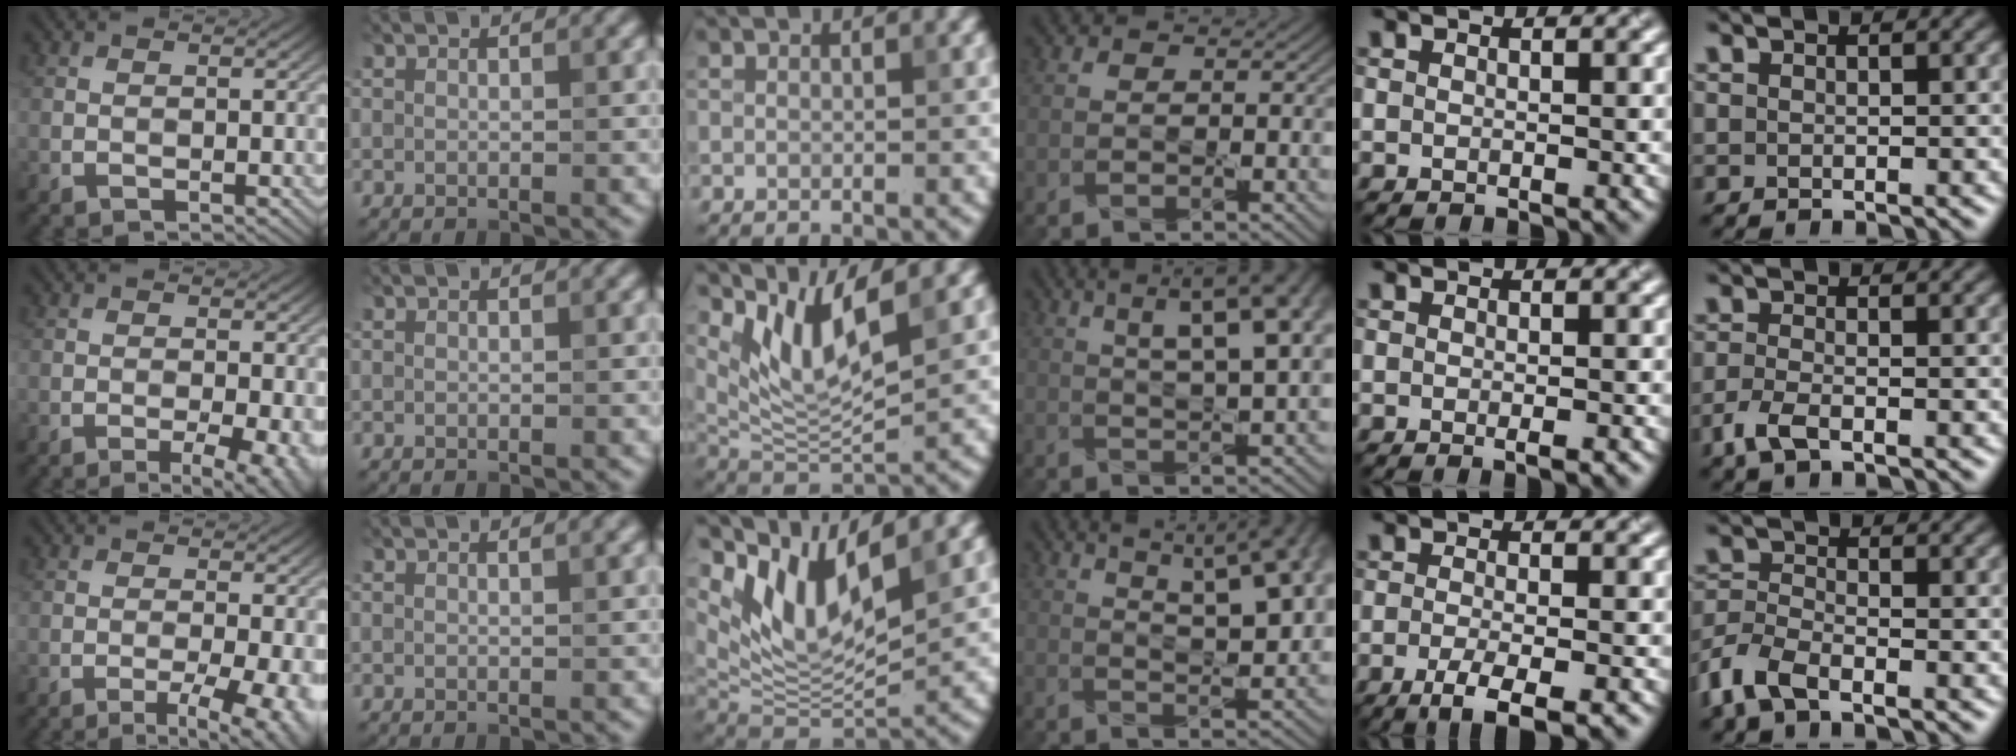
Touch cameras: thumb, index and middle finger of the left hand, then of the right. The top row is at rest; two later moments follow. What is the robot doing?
{"motion": "pour", "object": "sugar"}